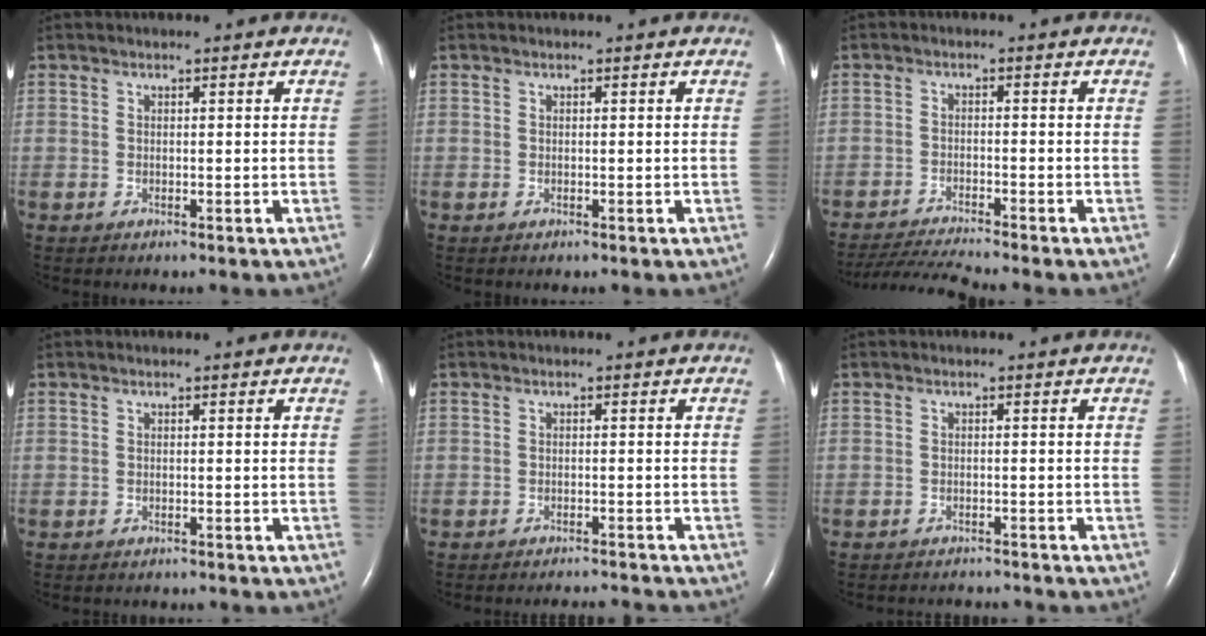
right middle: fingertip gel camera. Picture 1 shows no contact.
{"total": 0.0}
{"total": 6.0, "force": [-5.6, -1.7, 1.5], "torque": [-0.031, -0.019, -0.101]}
{"total": 1.7, "force": [-1.6, 0.5, 0.3], "torque": [-0.010, -0.003, -0.018]}
{"total": 4.4, "force": [-4.4, -0.2, 0.3], "torque": [-0.005, -0.008, -0.058]}
{"total": 4.3, "force": [-4.3, 0.5, 0.1], "torque": [-0.001, -0.007, -0.058]}